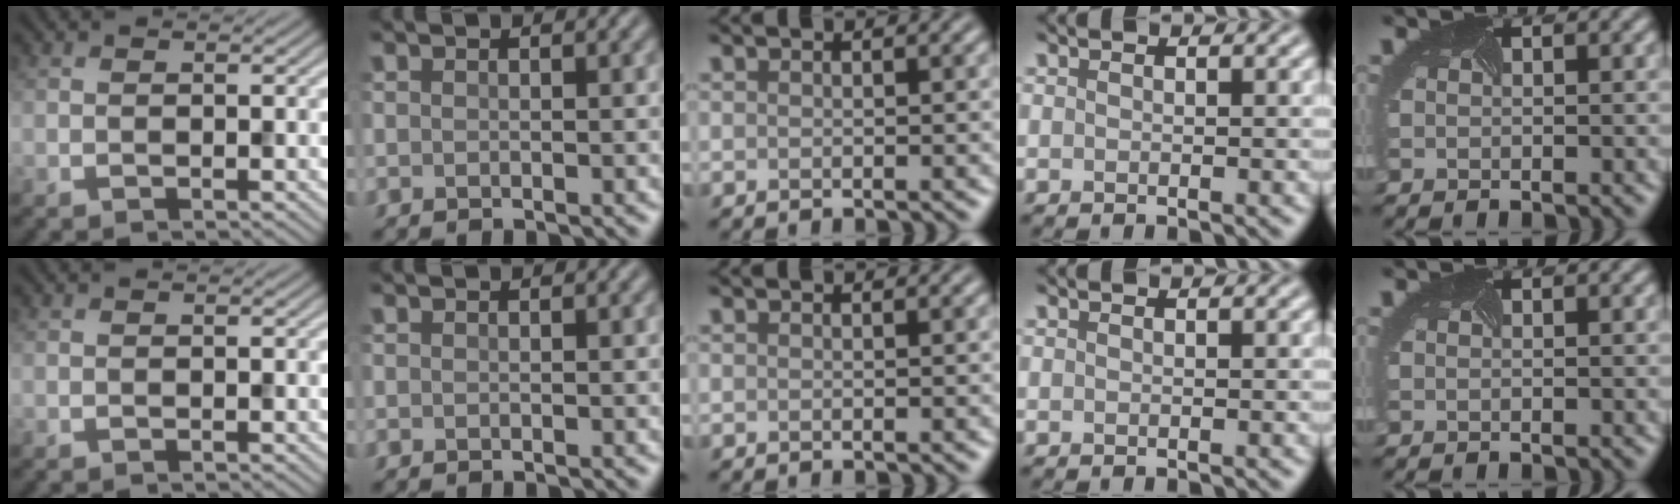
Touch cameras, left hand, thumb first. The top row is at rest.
{}